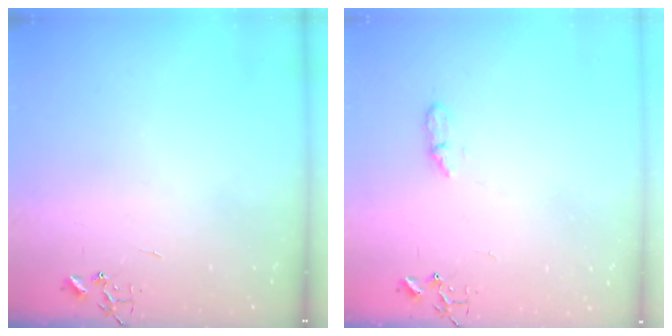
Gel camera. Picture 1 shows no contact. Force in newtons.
{"total": 4.5, "press": 4.4, "slide": 0.6}